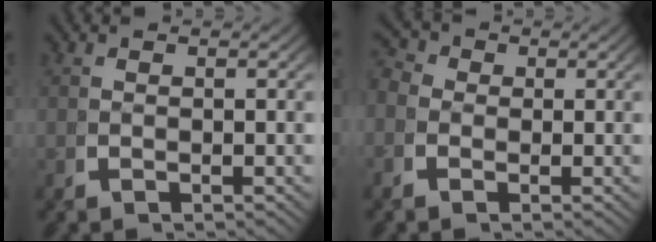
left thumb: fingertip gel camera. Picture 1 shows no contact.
{"total": 3.0, "force": [0.1, 2.7, 1.3], "torque": [-0.024, -0.003, -0.010]}